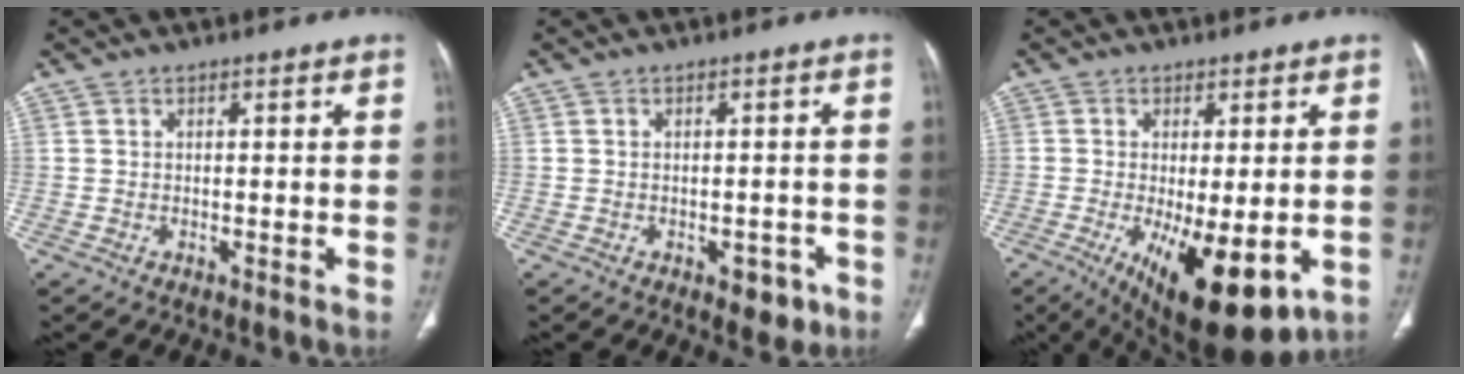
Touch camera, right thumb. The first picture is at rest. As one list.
[{"total": 4.2, "force": [-2.0, 2.5, 2.7], "torque": [-0.015, 0.010, -0.020]}, {"total": 15.2, "force": [-4.8, 5.7, 13.2], "torque": [-0.190, -0.024, -0.055]}]